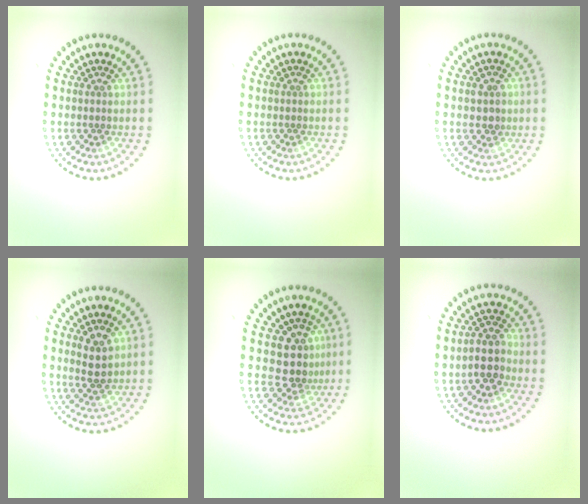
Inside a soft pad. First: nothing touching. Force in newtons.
{"total": 0.0}
{"total": 1.7, "press": 1.7, "slide": 0.3}
{"total": 2.4, "press": 2.2, "slide": 0.8}
{"total": 3.3, "press": 2.6, "slide": 2.1}
{"total": 2.6, "press": 2.3, "slide": 1.1}